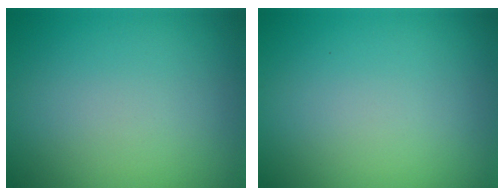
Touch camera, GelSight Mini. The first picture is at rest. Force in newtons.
{"total": 0.0}